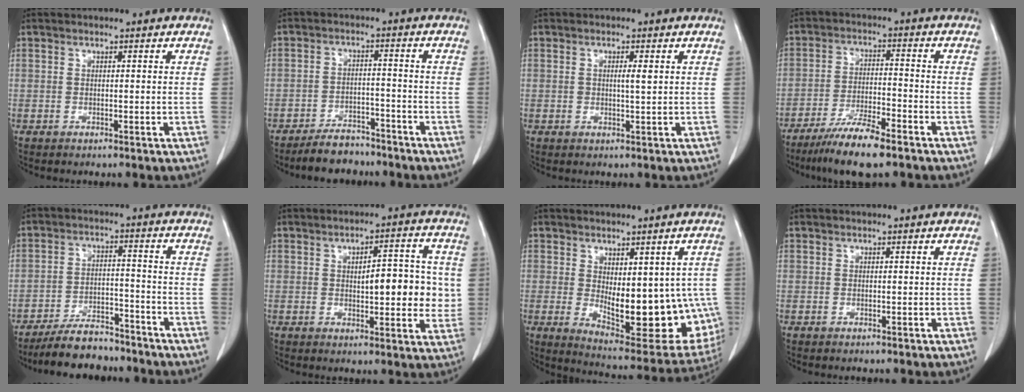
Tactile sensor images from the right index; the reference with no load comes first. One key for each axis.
{"total": 5.9, "fx": -5.2, "fy": 2.4, "fz": 1.3, "tx": -0.023, "ty": -0.001, "tz": -0.086}
{"total": 1.7, "fx": 0.4, "fy": 0.2, "fz": 1.7, "tx": -0.032, "ty": -0.001, "tz": 0.006}
{"total": 8.8, "fx": -6.6, "fy": 0.8, "fz": 5.8, "tx": -0.105, "ty": -0.022, "tz": -0.120}
{"total": 8.5, "fx": -7.6, "fy": 2.7, "fz": 2.6, "tx": -0.043, "ty": -0.002, "tz": -0.130}
{"total": 9.3, "fx": 0.6, "fy": 3.3, "fz": 8.7, "tx": -0.106, "ty": 0.012, "tz": 0.010}
{"total": 17.6, "fx": -1.7, "fy": 7.7, "fz": 15.7, "tx": -0.170, "ty": -0.011, "tz": 0.003}
{"total": 0.0}